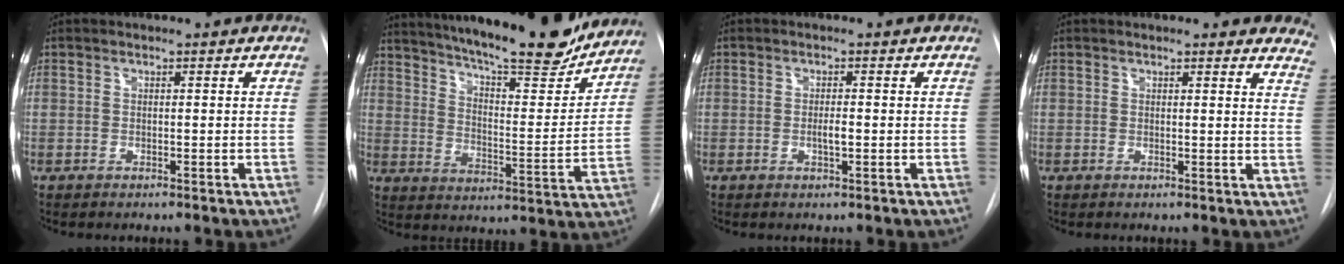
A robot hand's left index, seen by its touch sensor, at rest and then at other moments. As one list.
[{"total": 22.4, "force": [19.6, 3.2, 10.5], "torque": [-0.172, -0.036, 0.271]}, {"total": 1.6, "force": [-0.8, 0.2, 1.4], "torque": [-0.027, -0.006, -0.013]}, {"total": 9.4, "force": [8.9, 2.1, 2.2], "torque": [0.012, -0.039, 0.060]}]